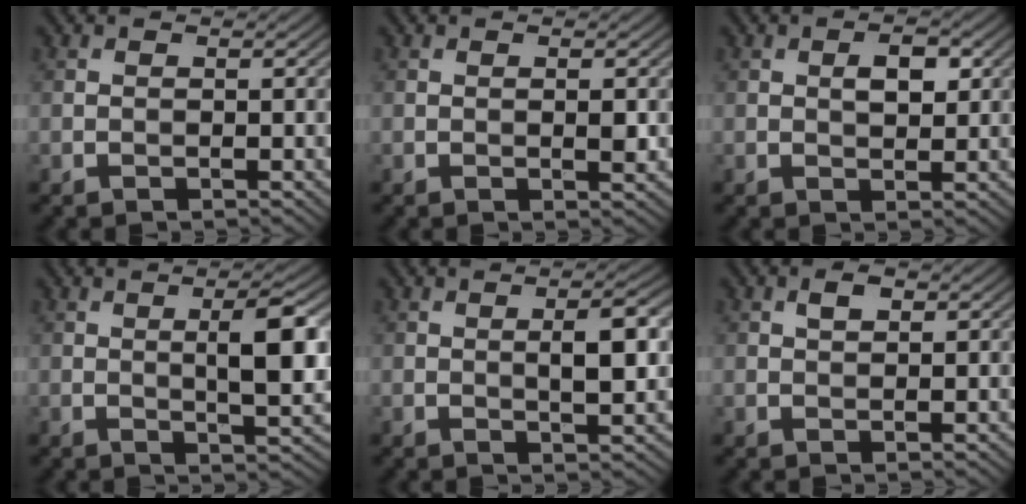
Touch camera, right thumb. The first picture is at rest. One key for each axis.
{"total": 1.1, "fx": 0.1, "fy": 0.2, "fz": 1.1, "tx": -0.020, "ty": -0.001, "tz": 0.001}
{"total": 2.9, "fx": 0.8, "fy": 1.5, "fz": 2.4, "tx": -0.036, "ty": 0.000, "tz": 0.012}
{"total": 6.3, "fx": 0.9, "fy": 1.5, "fz": 6.0, "tx": -0.098, "ty": 0.003, "tz": 0.015}
{"total": 4.5, "fx": 0.5, "fy": 1.2, "fz": 4.3, "tx": -0.073, "ty": 0.004, "tz": 0.009}
{"total": 1.5, "fx": 0.7, "fy": 0.7, "fz": 1.2, "tx": -0.022, "ty": 0.002, "tz": 0.011}